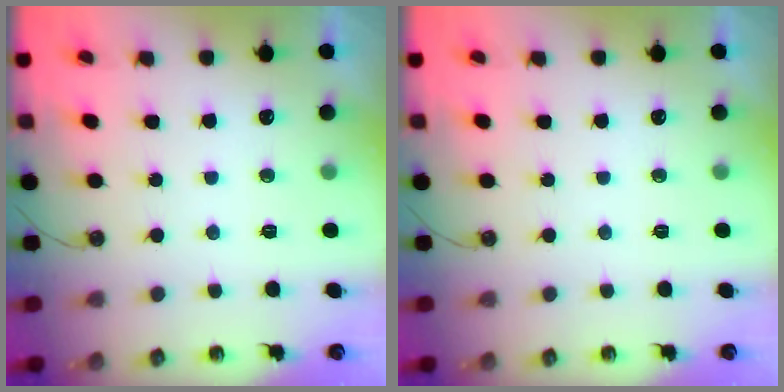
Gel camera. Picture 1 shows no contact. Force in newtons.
{"total": 0.0}